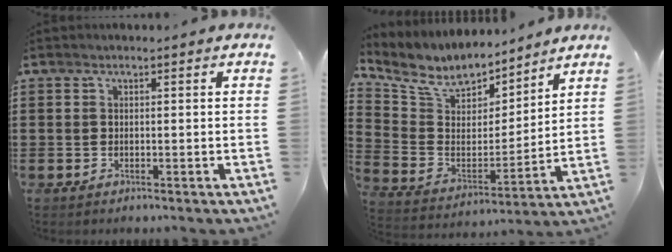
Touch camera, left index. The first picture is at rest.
{"total": 8.0, "force": [6.6, 3.9, 2.3], "torque": [-0.089, -0.039, 0.118]}